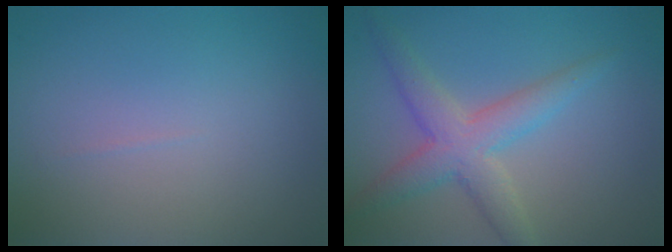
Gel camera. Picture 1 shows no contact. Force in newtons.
{"total": 4.3, "press": 4.3, "slide": 0.0}